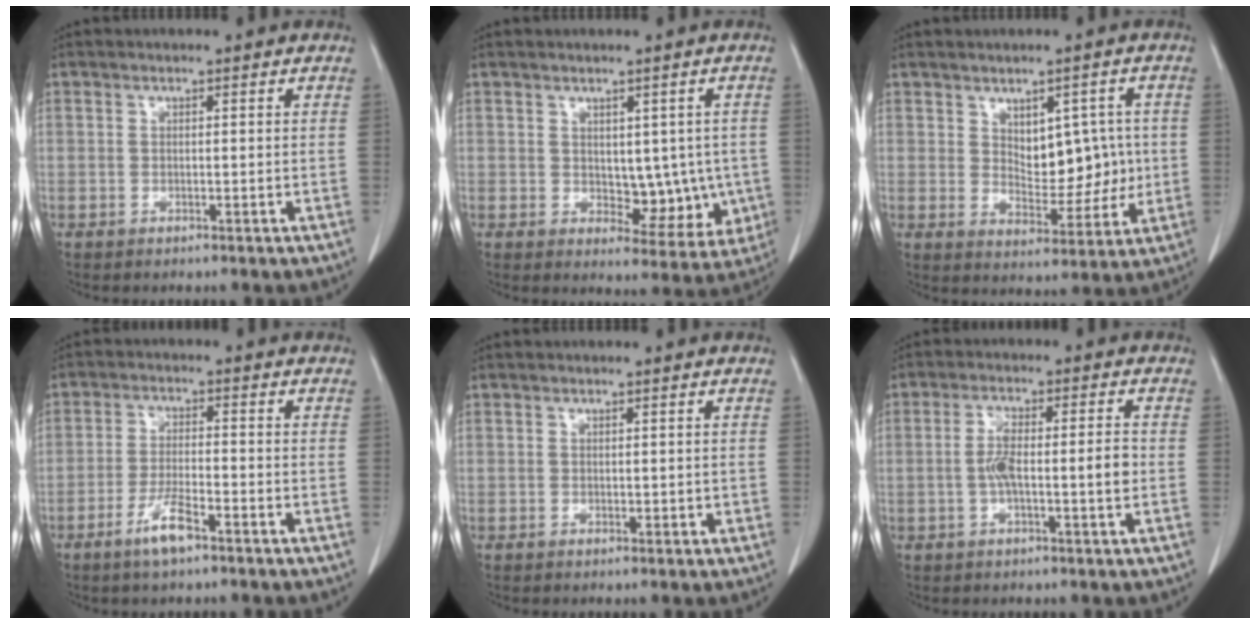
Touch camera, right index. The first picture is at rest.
{"total": 7.5, "force": [-0.1, 4.6, 5.9], "torque": [-0.050, 0.003, 0.013]}
{"total": 7.6, "force": [1.2, 4.5, 6.0], "torque": [-0.075, 0.010, 0.032]}
{"total": 5.3, "force": [-3.3, 0.8, 4.0], "torque": [-0.080, -0.002, -0.061]}
{"total": 1.0, "force": [-0.1, 0.6, 0.8], "torque": [-0.009, -0.001, 0.002]}
{"total": 6.5, "force": [-0.9, 1.1, 6.3], "torque": [-0.121, 0.011, -0.017]}